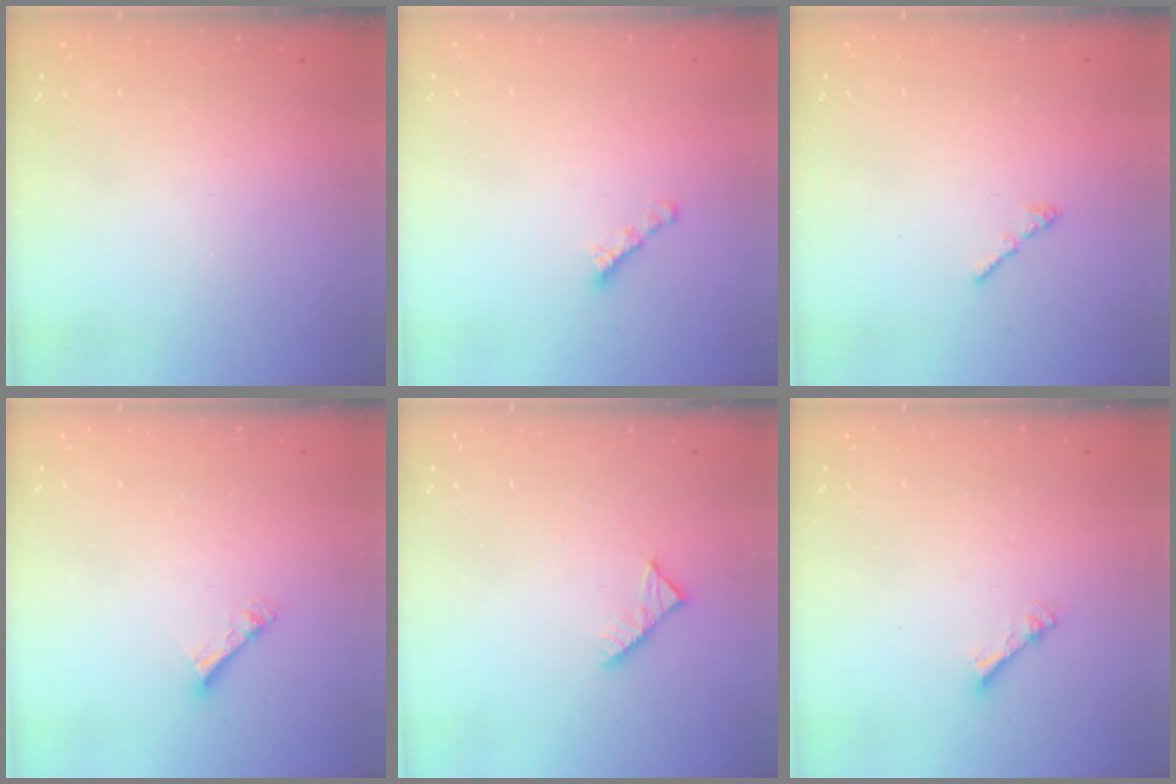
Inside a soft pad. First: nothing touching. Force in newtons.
{"total": 2.7, "press": 2.7, "slide": 0.2}
{"total": 1.2, "press": 1.1, "slide": 0.5}
{"total": 4.6, "press": 4.6, "slide": 0.4}
{"total": 3.3, "press": 3.2, "slide": 0.4}
{"total": 2.3, "press": 2.2, "slide": 0.4}